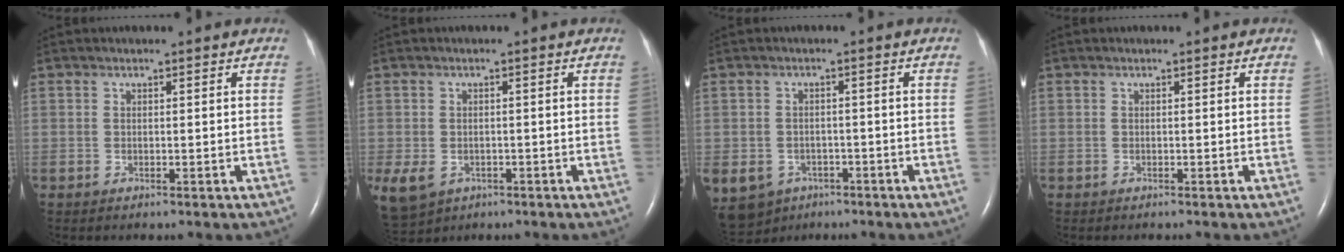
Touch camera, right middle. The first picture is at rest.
{"total": 13.3, "force": [-5.5, 10.6, 5.9], "torque": [-0.179, -0.009, -0.071]}
{"total": 10.7, "force": [-5.9, 8.2, 3.3], "torque": [-0.098, -0.002, -0.081]}
{"total": 0.0}